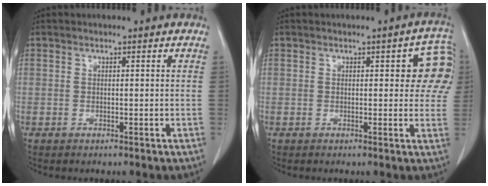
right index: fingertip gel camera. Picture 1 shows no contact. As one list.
[{"total": 6.7, "force": [2.0, 3.1, 5.6], "torque": [-0.038, 0.016, 0.015]}]